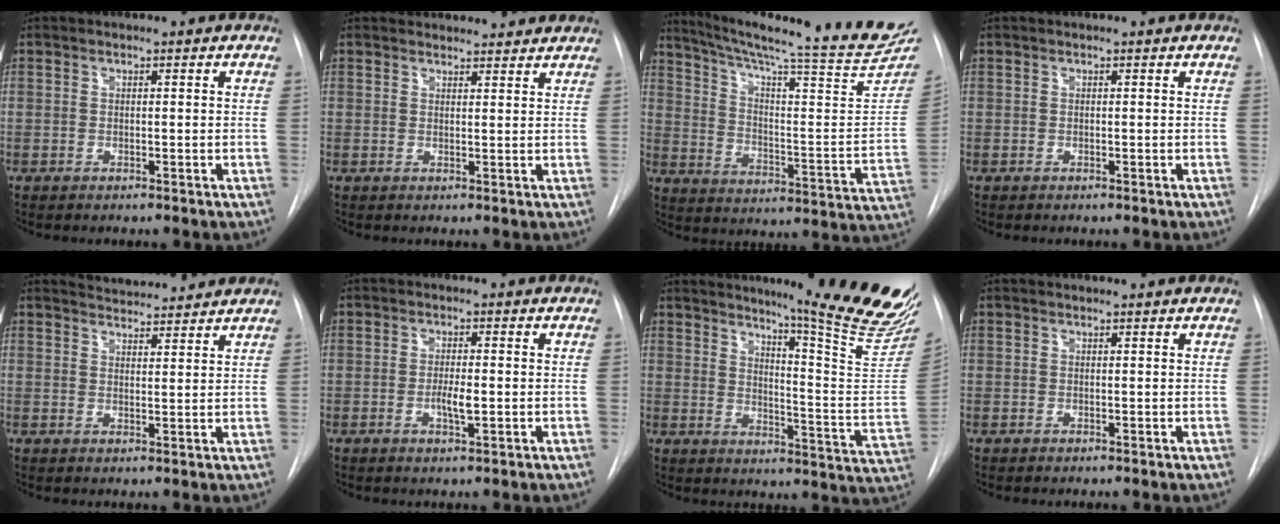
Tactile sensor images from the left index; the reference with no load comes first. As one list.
[{"total": 7.4, "force": [7.1, 1.7, 1.0], "torque": [-0.002, 0.021, 0.076]}, {"total": 23.9, "force": [21.4, -0.5, 10.8], "torque": [-0.162, -0.102, 0.290]}, {"total": 0.0}, {"total": 7.1, "force": [7.0, 0.8, 1.2], "torque": [-0.024, 0.012, 0.093]}, {"total": 2.5, "force": [-0.4, 0.4, 2.5], "torque": [-0.046, -0.002, -0.006]}, {"total": 21.1, "force": [18.0, -0.9, 10.8], "torque": [-0.143, -0.121, 0.220]}, {"total": 2.4, "force": [2.4, -0.1, 0.5], "torque": [-0.008, 0.012, 0.026]}]